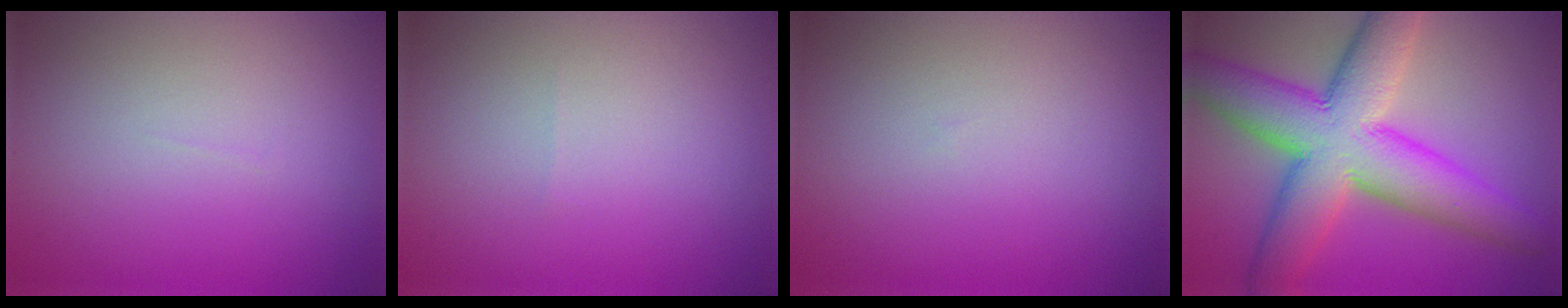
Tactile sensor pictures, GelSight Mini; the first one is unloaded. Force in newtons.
{"total": 0.0}
{"total": 0.0}
{"total": 11.6, "press": 11.6, "slide": 0.3}